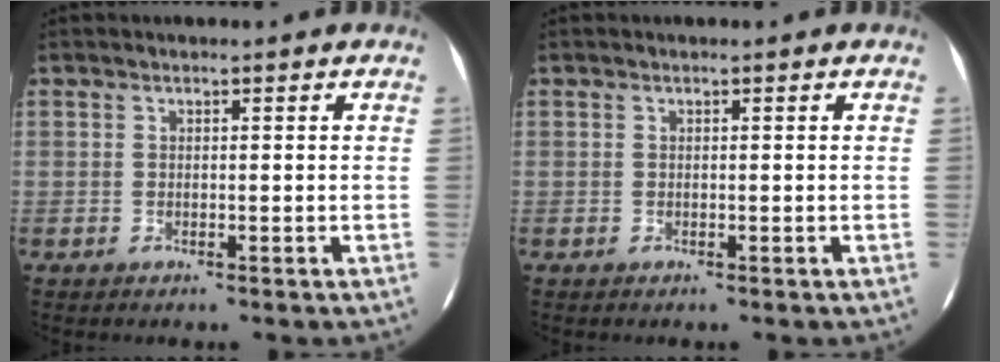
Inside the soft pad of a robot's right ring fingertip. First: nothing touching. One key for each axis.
{"total": 0.0}